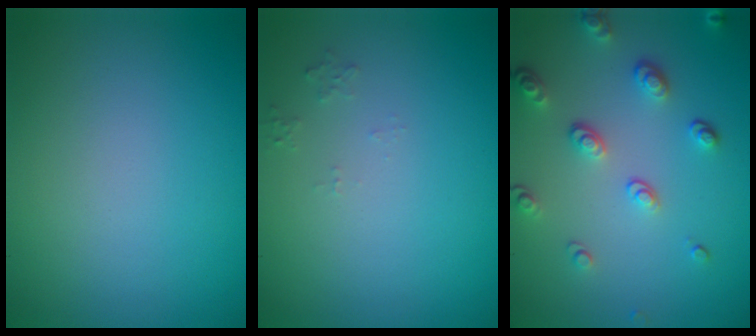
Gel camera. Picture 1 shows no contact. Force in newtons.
{"total": 0.8, "press": 0.7, "slide": 0.2}
{"total": 3.2, "press": 2.6, "slide": 1.8}